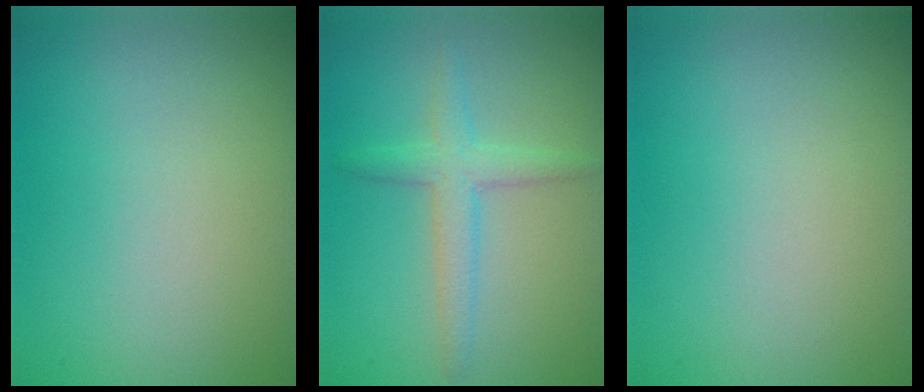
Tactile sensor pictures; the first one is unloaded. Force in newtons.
{"total": 2.7, "press": 2.7, "slide": 0.2}
{"total": 0.0}